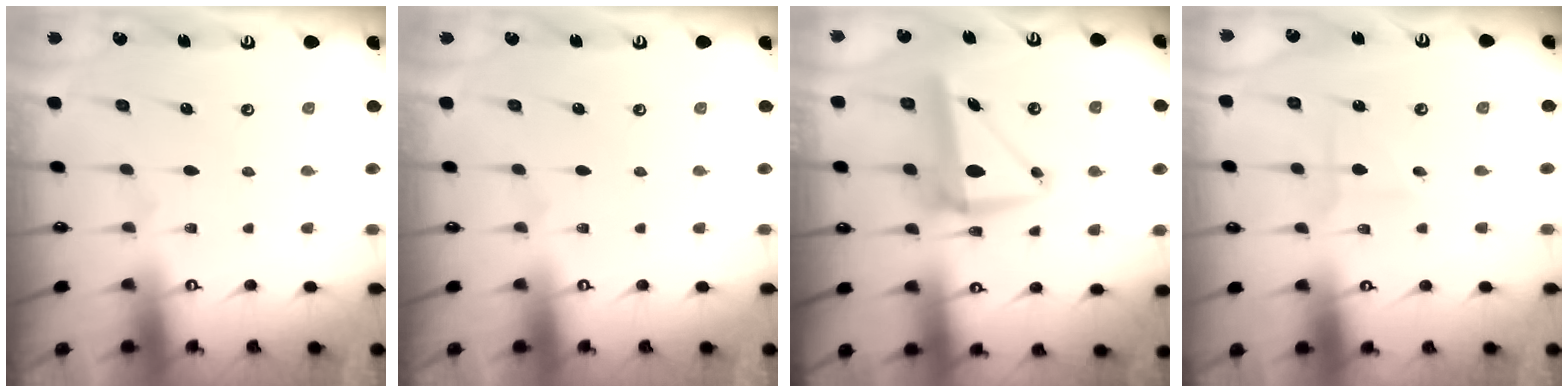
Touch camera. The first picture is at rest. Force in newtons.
{"total": 0.0}
{"total": 8.5, "press": 8.2, "slide": 2.1}
{"total": 2.2, "press": 2.2, "slide": 0.2}